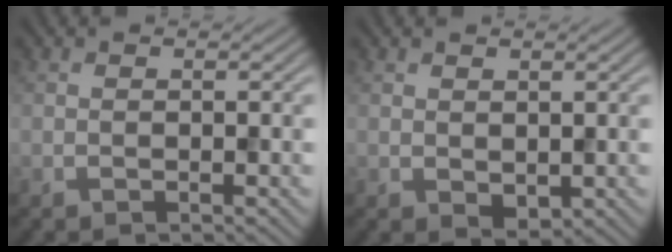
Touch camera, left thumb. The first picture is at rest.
{"total": 1.5, "force": [0.5, 1.1, 1.0], "torque": [-0.022, -0.007, 0.014]}